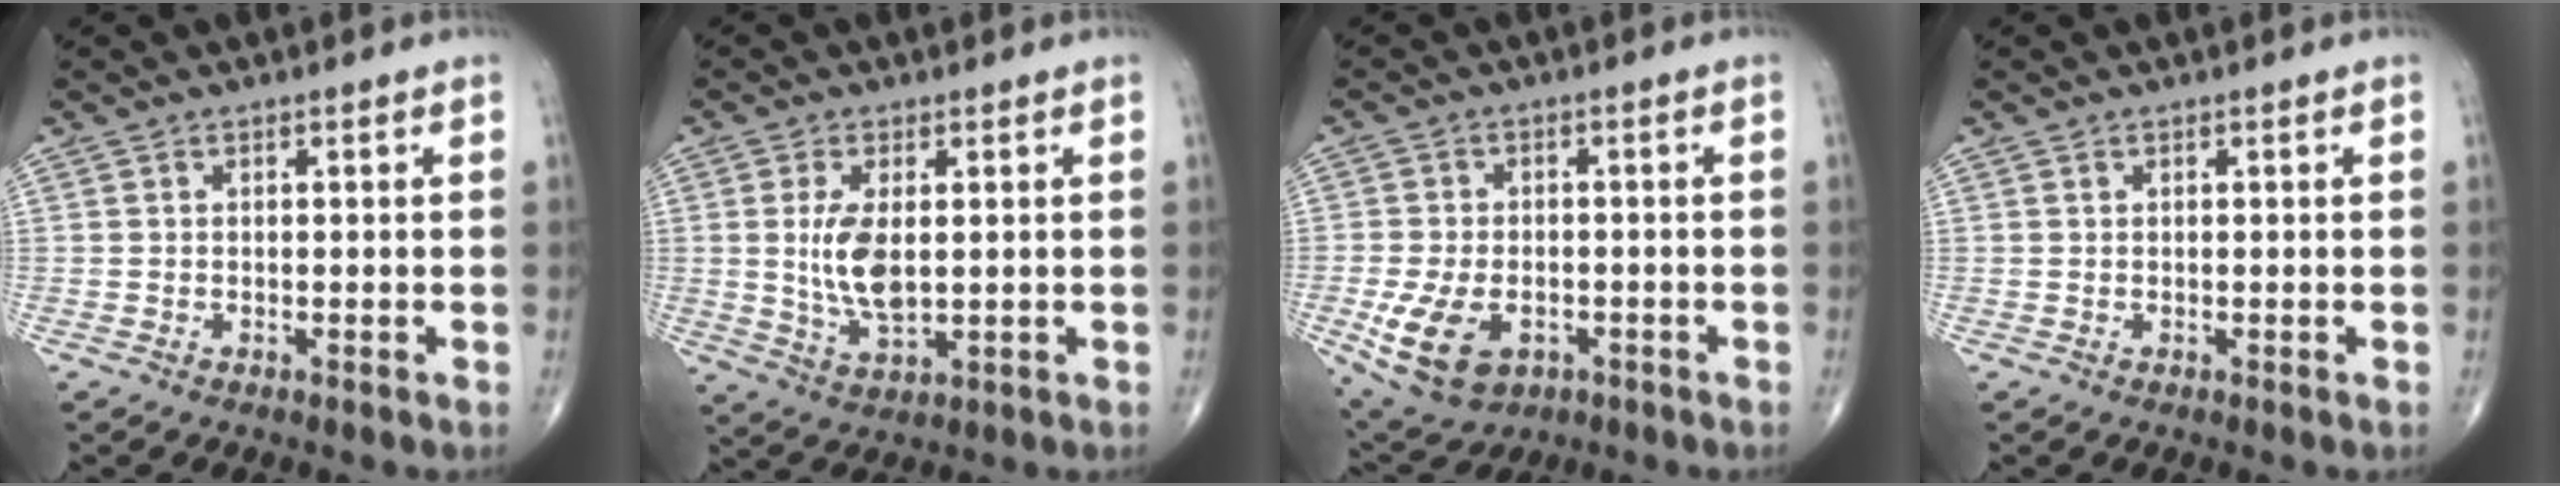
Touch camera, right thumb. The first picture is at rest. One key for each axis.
{"total": 7.9, "fx": 0.7, "fy": 3.6, "fz": 7.0, "tx": -0.135, "ty": -0.013, "tz": 0.021}
{"total": 11.1, "fx": -3.9, "fy": 7.2, "fz": 7.5, "tx": -0.145, "ty": 0.005, "tz": -0.055}
{"total": 0.0}